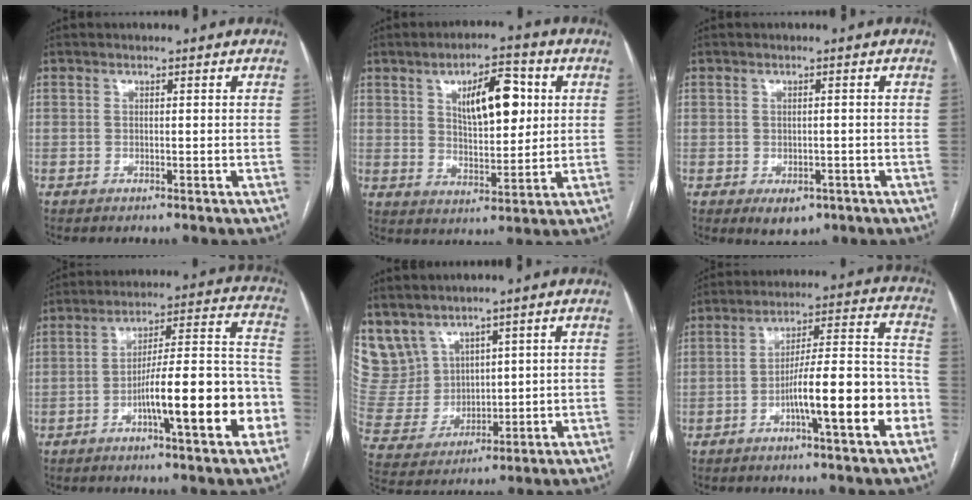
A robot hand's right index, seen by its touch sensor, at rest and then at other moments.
{"total": 10.5, "force": [3.3, 4.0, 9.1], "torque": [-0.143, 0.011, 0.058]}
{"total": 3.7, "force": [-1.8, 2.5, 2.1], "torque": [-0.021, -0.001, -0.012]}
{"total": 16.7, "force": [-6.1, 2.2, 15.4], "torque": [-0.214, 0.023, -0.089]}
{"total": 9.6, "force": [6.7, 6.6, 2.0], "torque": [-0.067, 0.027, 0.164]}
{"total": 13.9, "force": [-5.3, 1.3, 12.8], "torque": [-0.194, 0.019, -0.079]}